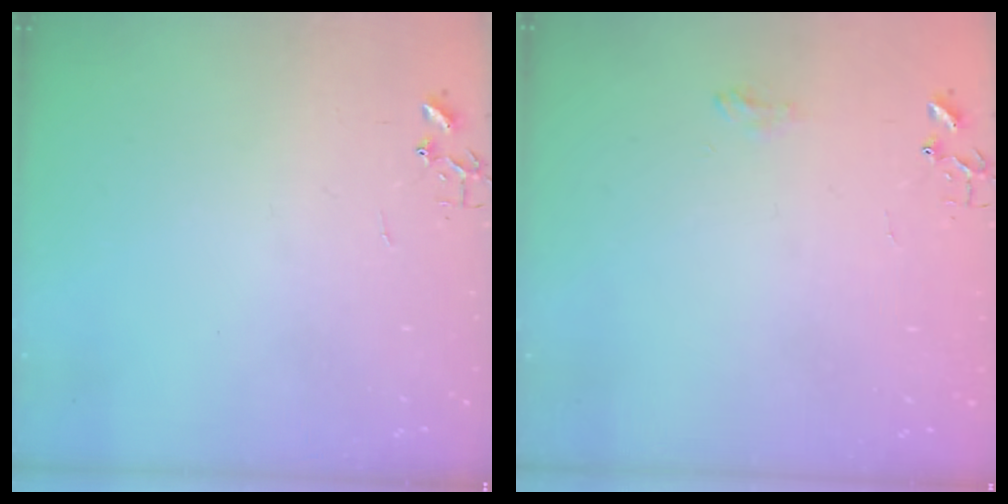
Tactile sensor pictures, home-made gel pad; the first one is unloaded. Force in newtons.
{"total": 6.8, "press": 6.8, "slide": 0.9}